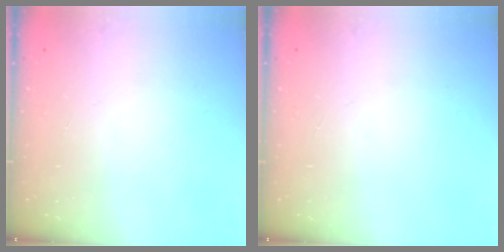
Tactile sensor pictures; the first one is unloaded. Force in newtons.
{"total": 0.0}